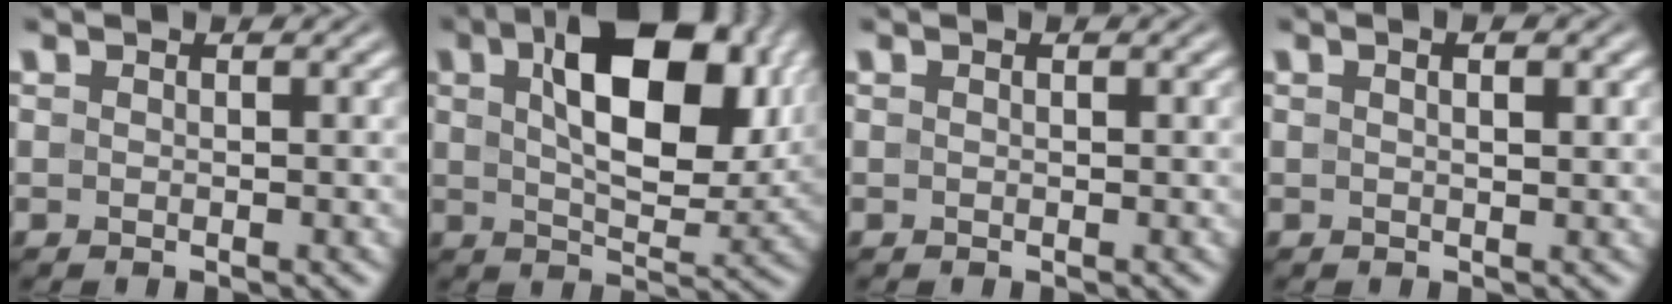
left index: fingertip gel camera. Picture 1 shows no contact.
{"total": 11.0, "force": [3.6, 5.6, 8.8], "torque": [-0.138, 0.001, 0.062]}
{"total": 0.0}
{"total": 2.3, "force": [1.1, 0.7, 1.9], "torque": [-0.013, -0.003, 0.006]}